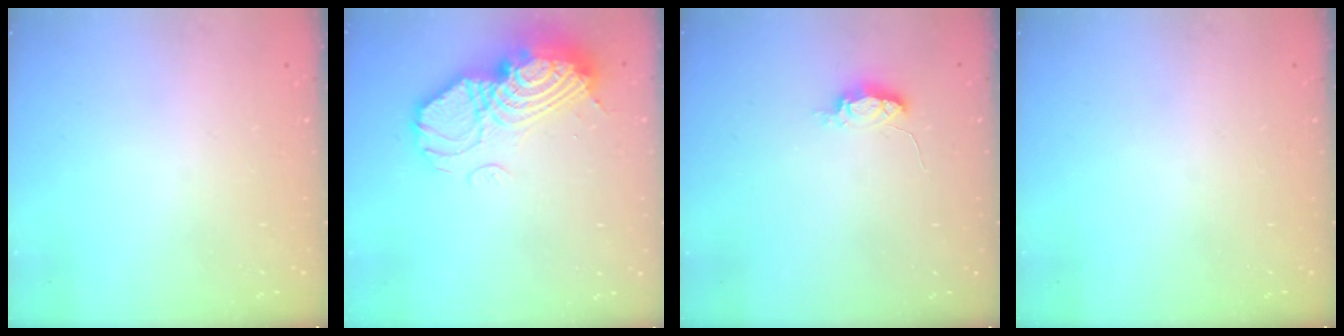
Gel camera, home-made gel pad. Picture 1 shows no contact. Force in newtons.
{"total": 18.3, "press": 18.2, "slide": 1.2}
{"total": 4.7, "press": 4.7, "slide": 0.4}
{"total": 0.0}